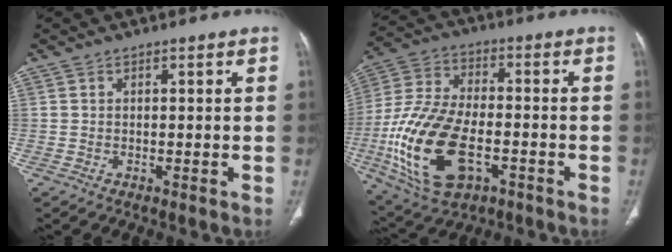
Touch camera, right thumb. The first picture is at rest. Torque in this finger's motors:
{"motor_torque": [0.83, 0.60, 1.90, -0.88, 0.69]}